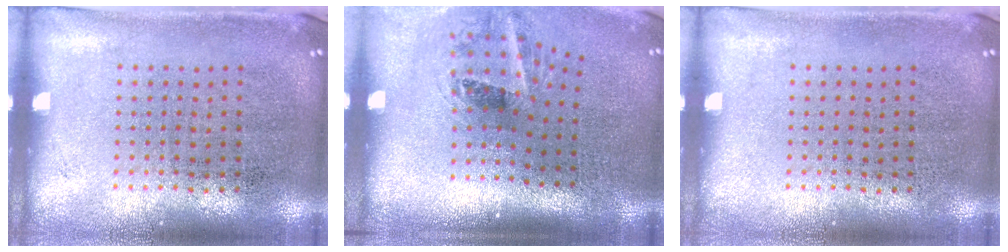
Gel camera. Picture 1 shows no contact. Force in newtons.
{"total": 1.6, "press": 1.2, "slide": 1.1}
{"total": 0.0}